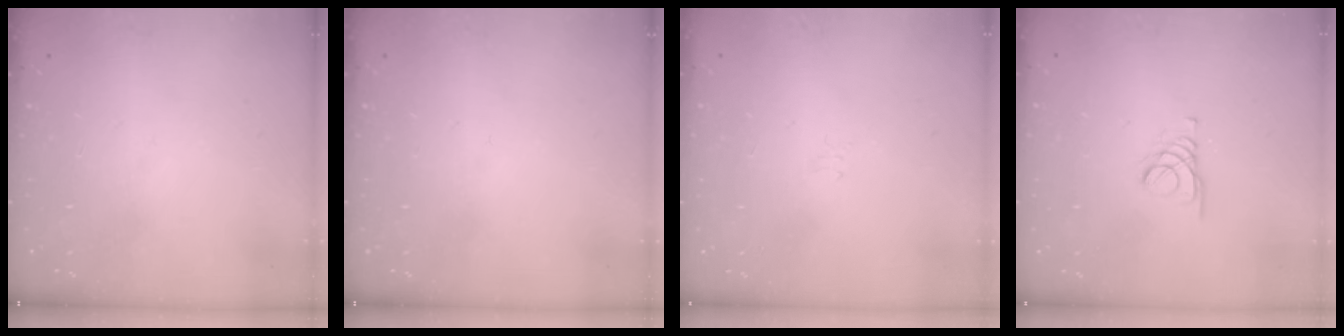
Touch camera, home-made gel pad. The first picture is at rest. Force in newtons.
{"total": 0.0}
{"total": 2.1, "press": 2.0, "slide": 0.6}
{"total": 1.8, "press": 1.8, "slide": 0.2}